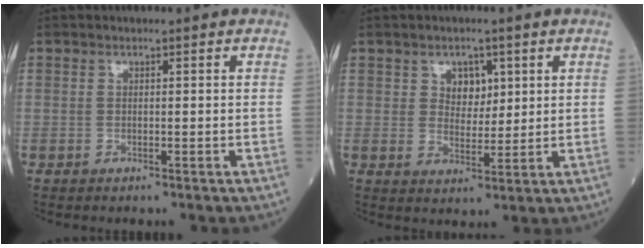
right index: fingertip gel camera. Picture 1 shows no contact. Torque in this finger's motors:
{"motor_torque": [0.08, 0.05, -0.01, 0.03]}